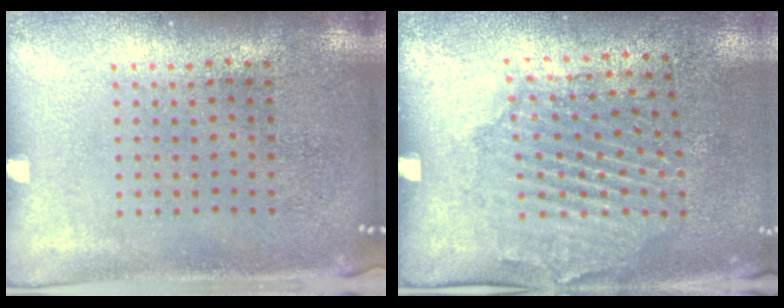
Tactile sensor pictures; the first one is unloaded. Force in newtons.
{"total": 1.6, "press": 1.4, "slide": 0.7}